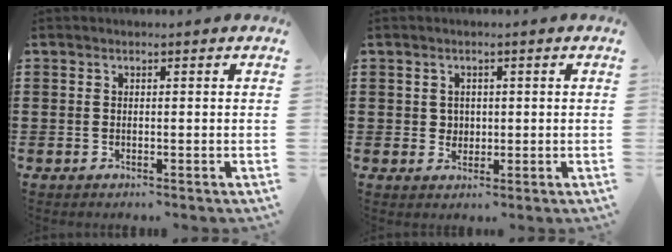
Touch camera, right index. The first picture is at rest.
{"total": 1.7, "force": [0.5, 1.5, 0.5], "torque": [-0.016, 0.007, 0.009]}